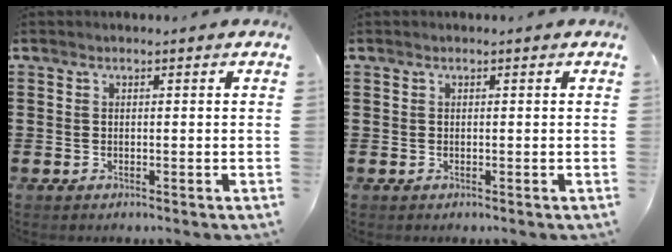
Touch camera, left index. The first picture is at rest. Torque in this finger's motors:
{"motor_torque": [0.02, 0.02, 0.00, 0.01]}